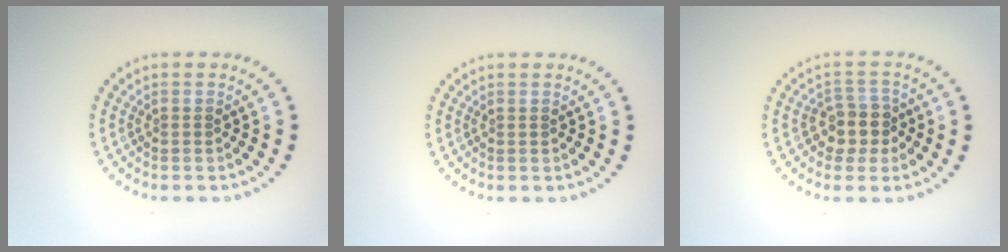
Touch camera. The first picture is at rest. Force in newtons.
{"total": 0.0}
{"total": 2.7, "press": 2.5, "slide": 1.2}